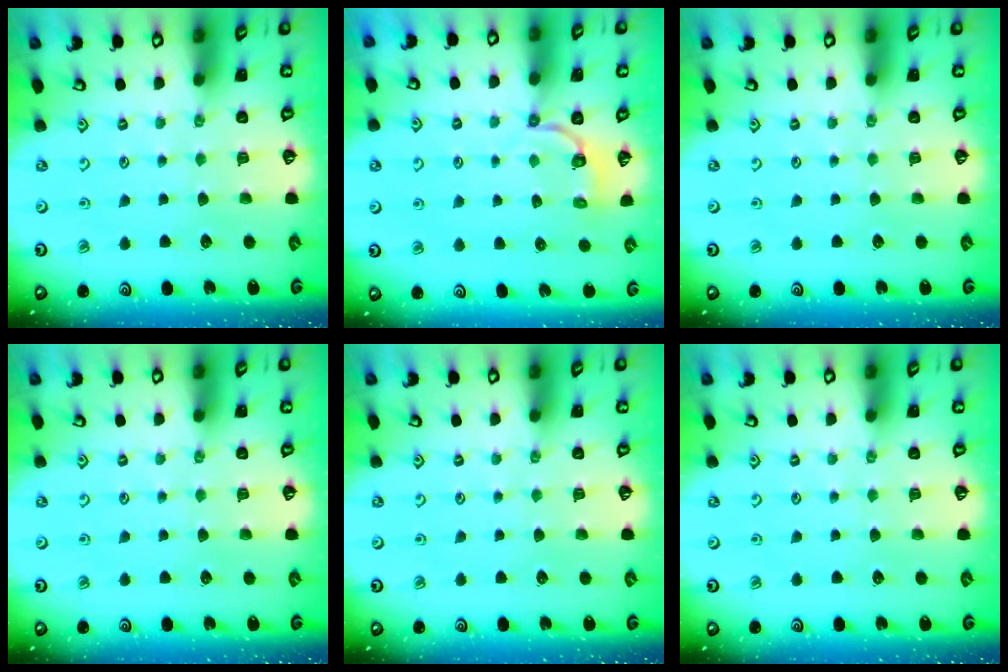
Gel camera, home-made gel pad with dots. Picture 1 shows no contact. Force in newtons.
{"total": 3.5, "press": 2.1, "slide": 2.9}
{"total": 0.0}
{"total": 0.0}
{"total": 0.0}
{"total": 0.0}